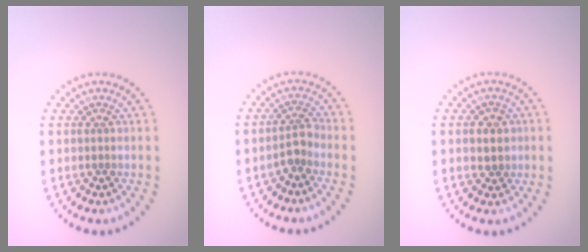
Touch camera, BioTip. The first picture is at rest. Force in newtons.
{"total": 1.8, "press": 1.3, "slide": 1.2}
{"total": 1.7, "press": 1.7, "slide": 0.3}